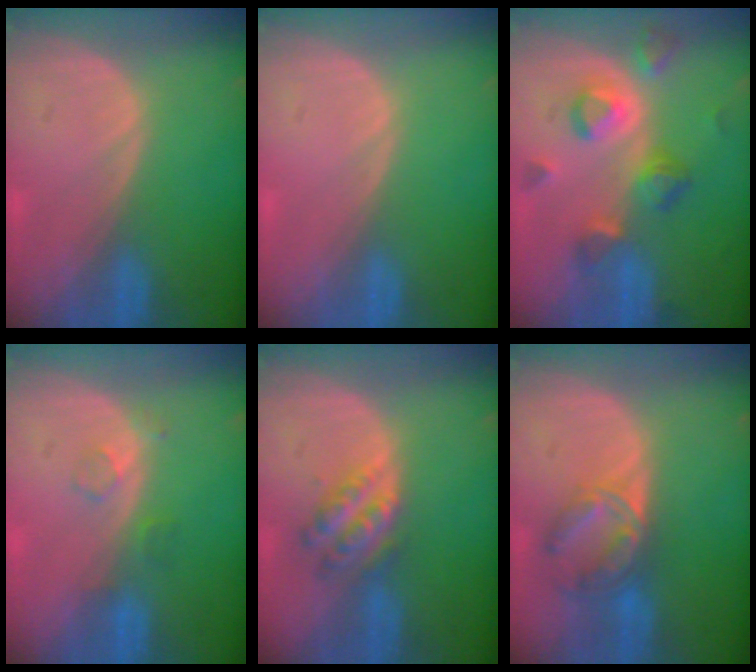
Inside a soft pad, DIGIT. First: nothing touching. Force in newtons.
{"total": 0.0}
{"total": 7.2, "press": 7.2, "slide": 1.0}
{"total": 2.1, "press": 2.1, "slide": 0.2}
{"total": 5.4, "press": 5.0, "slide": 2.2}
{"total": 7.1, "press": 5.9, "slide": 4.0}